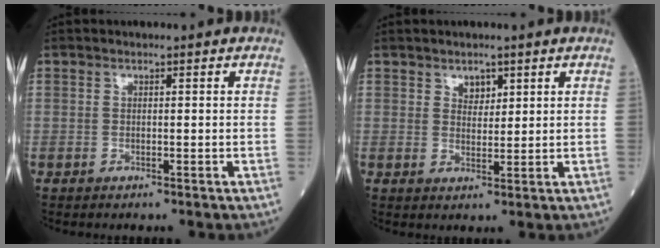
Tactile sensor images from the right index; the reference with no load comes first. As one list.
[{"total": 2.3, "force": [1.5, 1.3, 1.1], "torque": [-0.016, -0.001, 0.027]}]